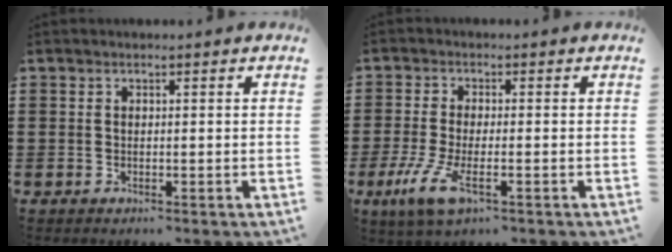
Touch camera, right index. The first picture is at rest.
{"total": 5.7, "force": [-2.6, 1.2, 4.9], "torque": [-0.117, -0.021, -0.050]}